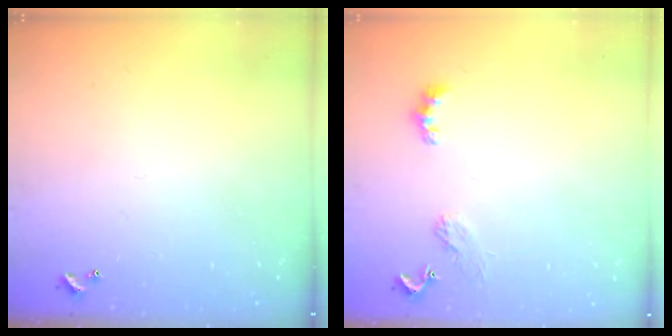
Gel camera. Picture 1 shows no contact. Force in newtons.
{"total": 2.4, "press": 2.3, "slide": 0.5}